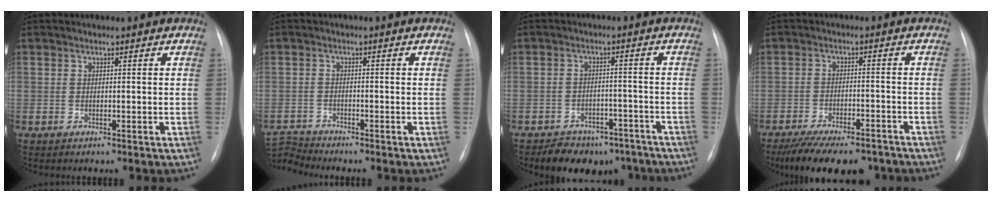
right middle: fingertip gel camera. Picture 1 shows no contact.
{"total": 3.9, "force": [-3.8, -0.7, -0.8], "torque": [0.012, -0.007, -0.072]}
{"total": 10.2, "force": [-8.0, 5.5, 3.0], "torque": [-0.031, 0.016, -0.104]}
{"total": 15.1, "force": [-12.1, 5.1, 7.4], "torque": [-0.133, -0.010, -0.173]}